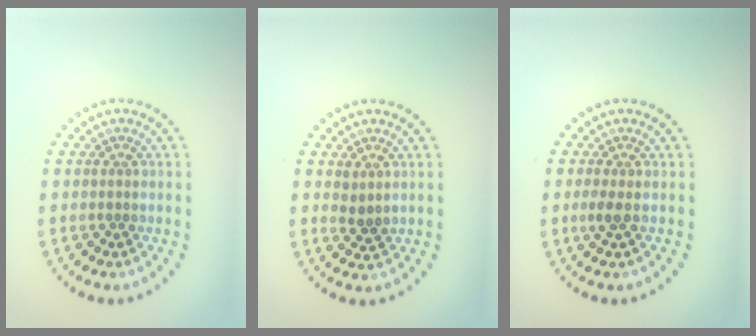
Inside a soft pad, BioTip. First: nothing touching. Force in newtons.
{"total": 1.3, "press": 1.2, "slide": 0.6}
{"total": 1.0, "press": 0.9, "slide": 0.3}